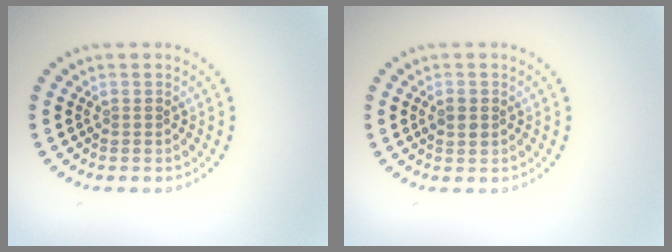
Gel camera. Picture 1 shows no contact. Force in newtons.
{"total": 1.0, "press": 1.0, "slide": 0.1}